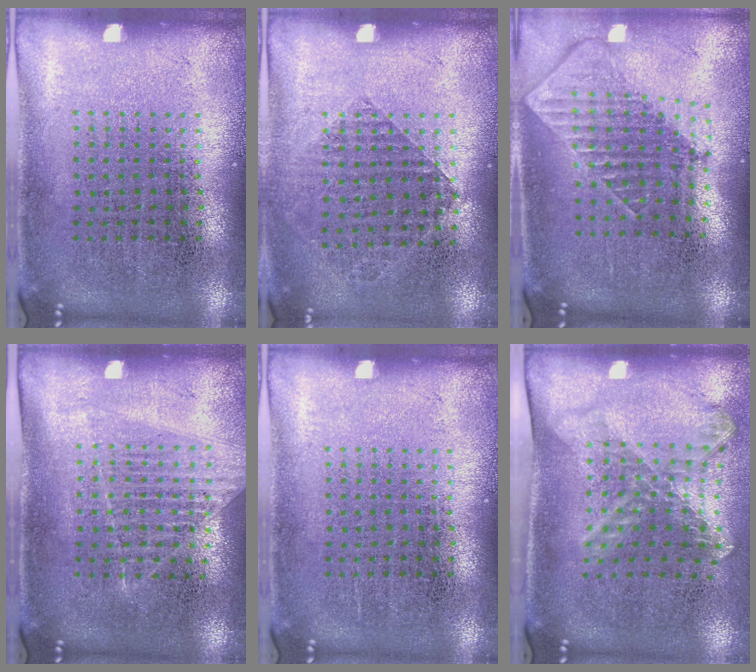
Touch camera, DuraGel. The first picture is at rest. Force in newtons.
{"total": 0.9, "press": 0.8, "slide": 0.3}
{"total": 1.8, "press": 1.4, "slide": 1.1}
{"total": 1.2, "press": 1.1, "slide": 0.4}
{"total": 0.0}
{"total": 1.9, "press": 1.4, "slide": 1.3}